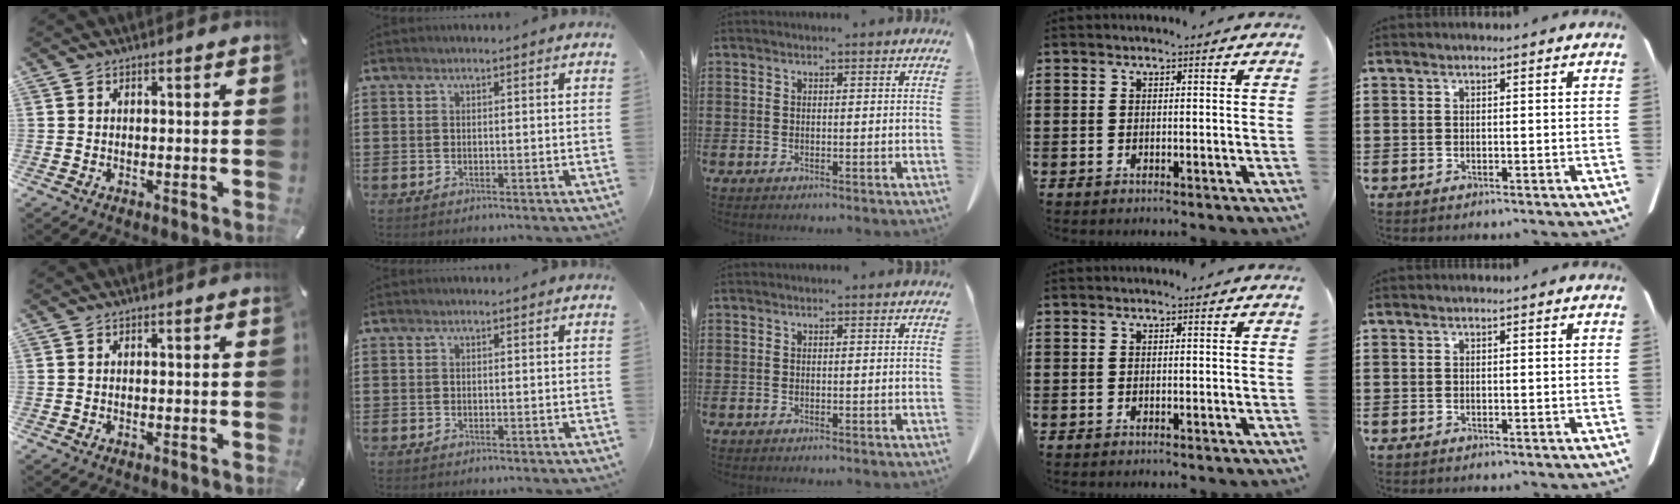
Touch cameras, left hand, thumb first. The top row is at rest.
{}